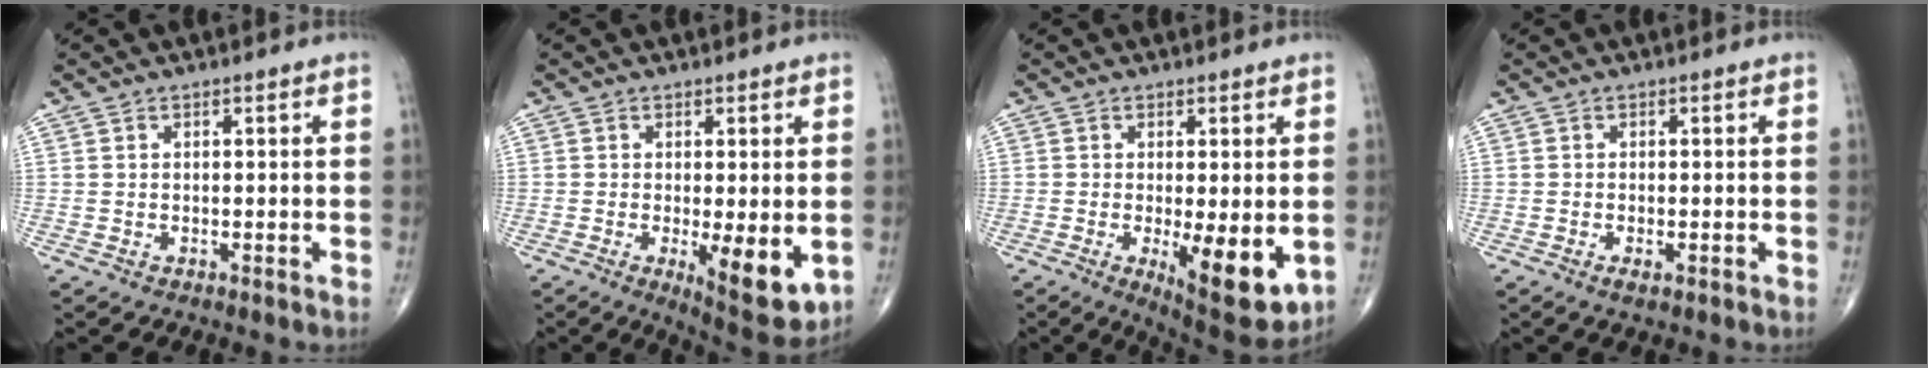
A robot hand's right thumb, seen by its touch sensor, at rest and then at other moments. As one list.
[{"total": 9.7, "force": [-1.9, 3.1, 8.9], "torque": [-0.125, -0.026, -0.022]}, {"total": 11.6, "force": [-2.3, 3.9, 10.7], "torque": [-0.149, -0.027, -0.024]}, {"total": 1.8, "force": [-0.8, 0.7, 1.5], "torque": [-0.027, -0.002, -0.013]}]